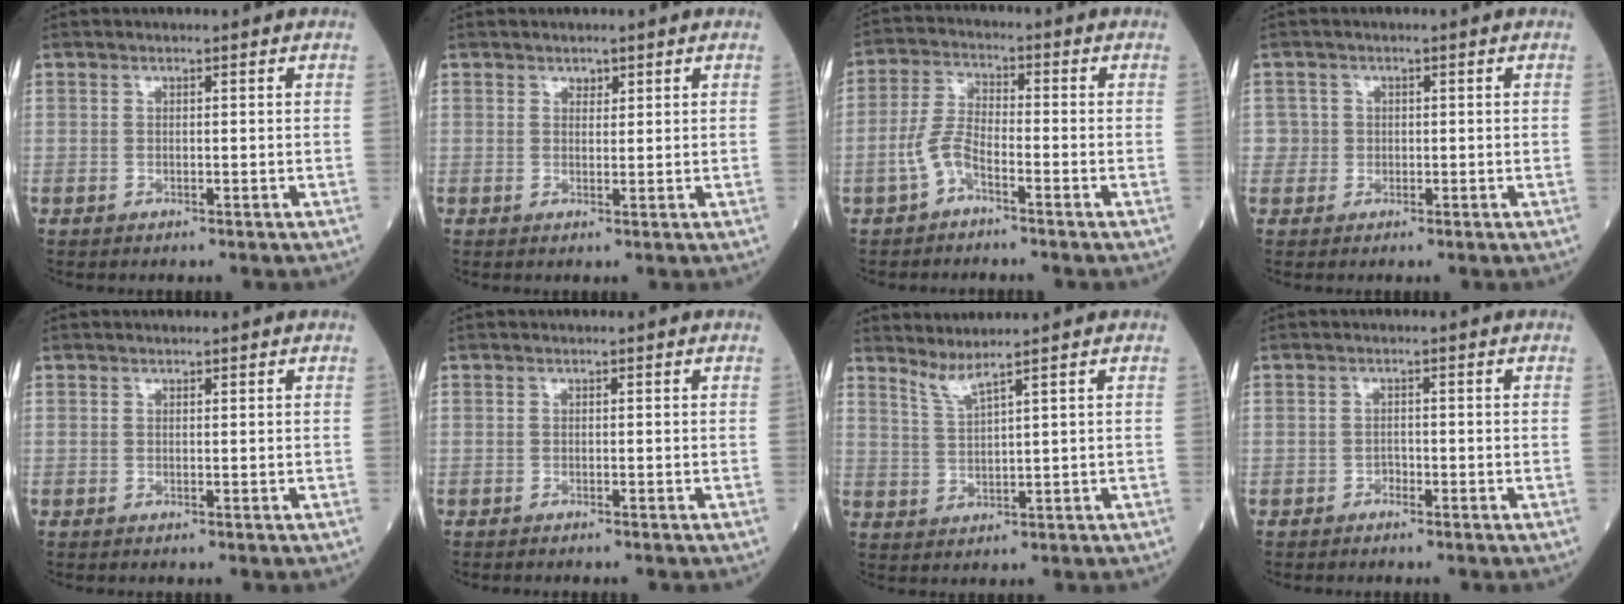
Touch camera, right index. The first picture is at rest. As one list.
[{"total": 1.1, "force": [0.8, 0.6, 0.3], "torque": [-0.003, -0.003, 0.014]}, {"total": 4.6, "force": [-2.5, 1.4, 3.5], "torque": [-0.085, 0.004, -0.054]}, {"total": 1.9, "force": [-0.1, 1.9, -0.3], "torque": [0.020, 0.009, -0.004]}, {"total": 0.0}, {"total": 0.7, "force": [-0.7, -0.1, 0.2], "torque": [-0.001, 0.000, -0.008]}, {"total": 2.8, "force": [2.4, -1.1, 1.0], "torque": [-0.027, -0.013, 0.057]}, {"total": 0.8, "force": [-0.6, 0.4, 0.1], "torque": [0.002, 0.003, -0.013]}]